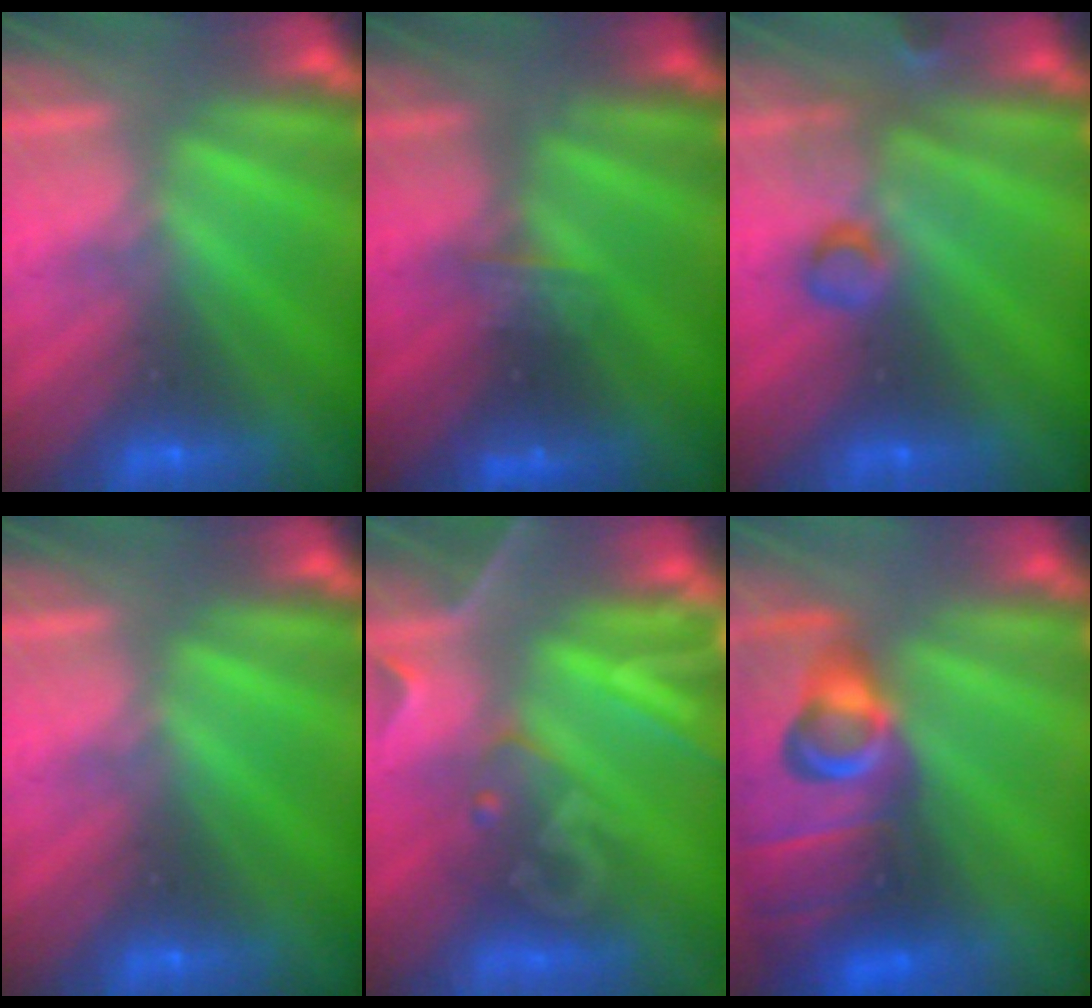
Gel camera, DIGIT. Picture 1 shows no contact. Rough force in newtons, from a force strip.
{"total": 2.5}
{"total": 2.8}
{"total": 0.0}
{"total": 7.3}
{"total": 8.3}